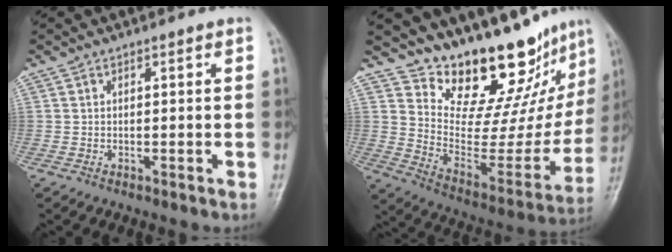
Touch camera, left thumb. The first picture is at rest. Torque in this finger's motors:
{"motor_torque": [0.52, 0.31, -0.37, -0.85, 0.18]}